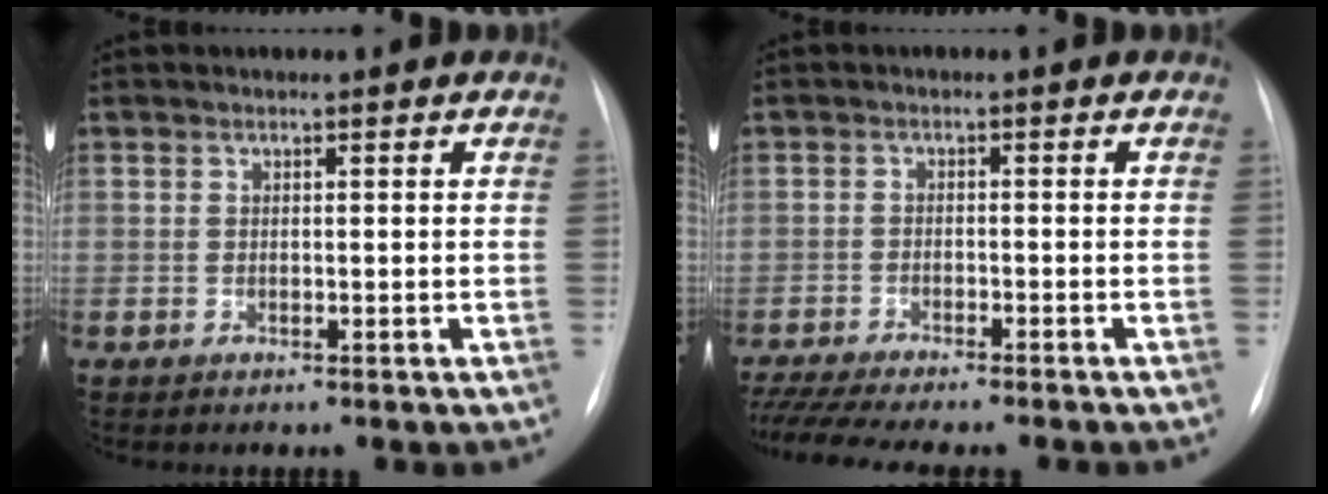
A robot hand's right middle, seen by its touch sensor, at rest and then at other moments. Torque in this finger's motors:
{"motor_torque": [1.06, -1.08, 0.15, 0.06]}